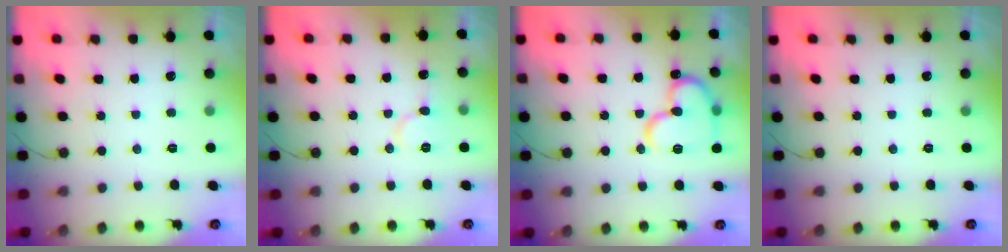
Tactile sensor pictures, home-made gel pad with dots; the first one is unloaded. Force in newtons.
{"total": 6.7, "press": 6.7, "slide": 0.7}
{"total": 16.4, "press": 16.3, "slide": 2.0}
{"total": 0.0}